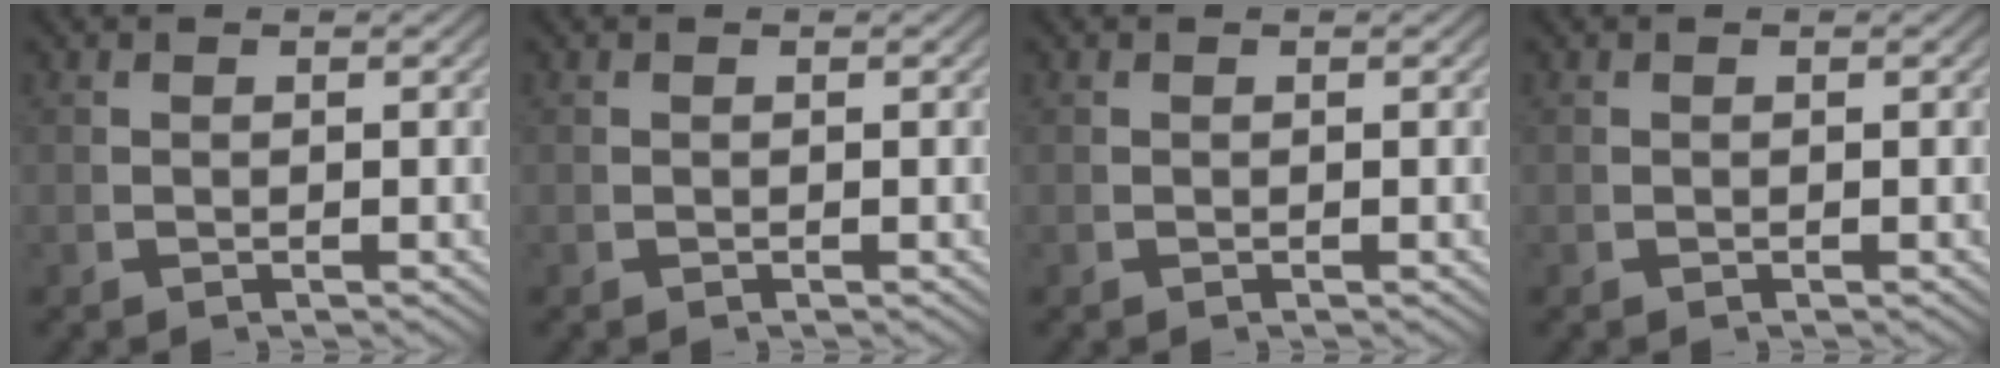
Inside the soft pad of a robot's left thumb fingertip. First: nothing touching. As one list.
[{"total": 0.0}, {"total": 0.0}, {"total": 0.7, "force": [0.2, -0.6, -0.2], "torque": [0.007, -0.004, 0.009]}]